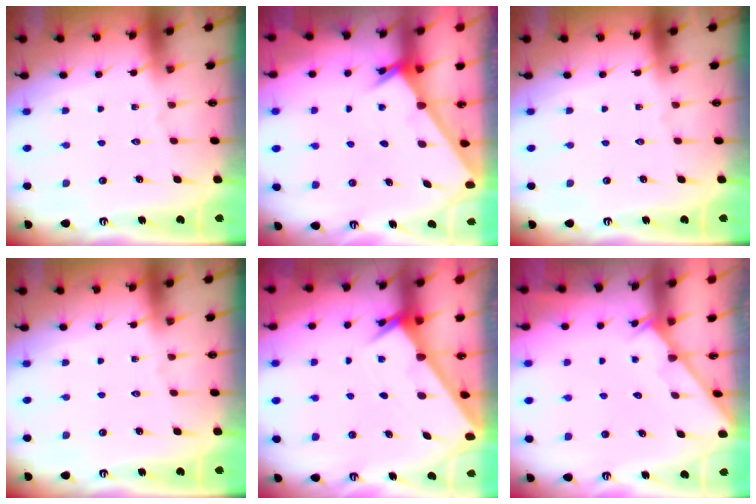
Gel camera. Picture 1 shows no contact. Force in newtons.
{"total": 2.6, "press": 2.6, "slide": 0.2}
{"total": 0.0}
{"total": 0.0}
{"total": 2.0, "press": 2.0, "slide": 0.1}
{"total": 2.0, "press": 2.0, "slide": 0.1}